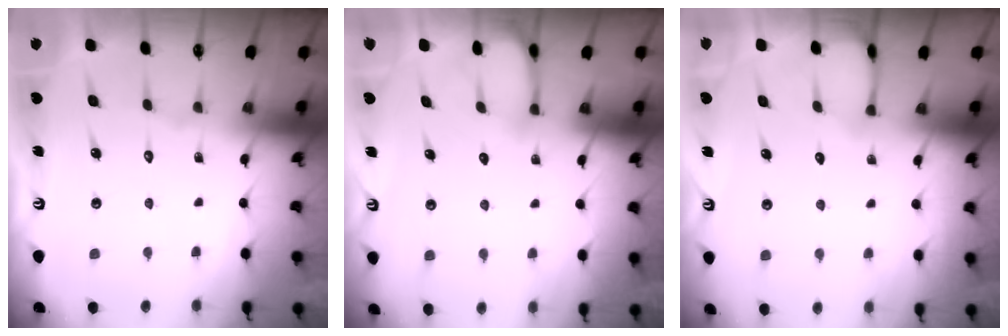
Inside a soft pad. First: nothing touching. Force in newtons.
{"total": 5.5, "press": 5.5, "slide": 0.4}
{"total": 3.0, "press": 3.0, "slide": 0.3}